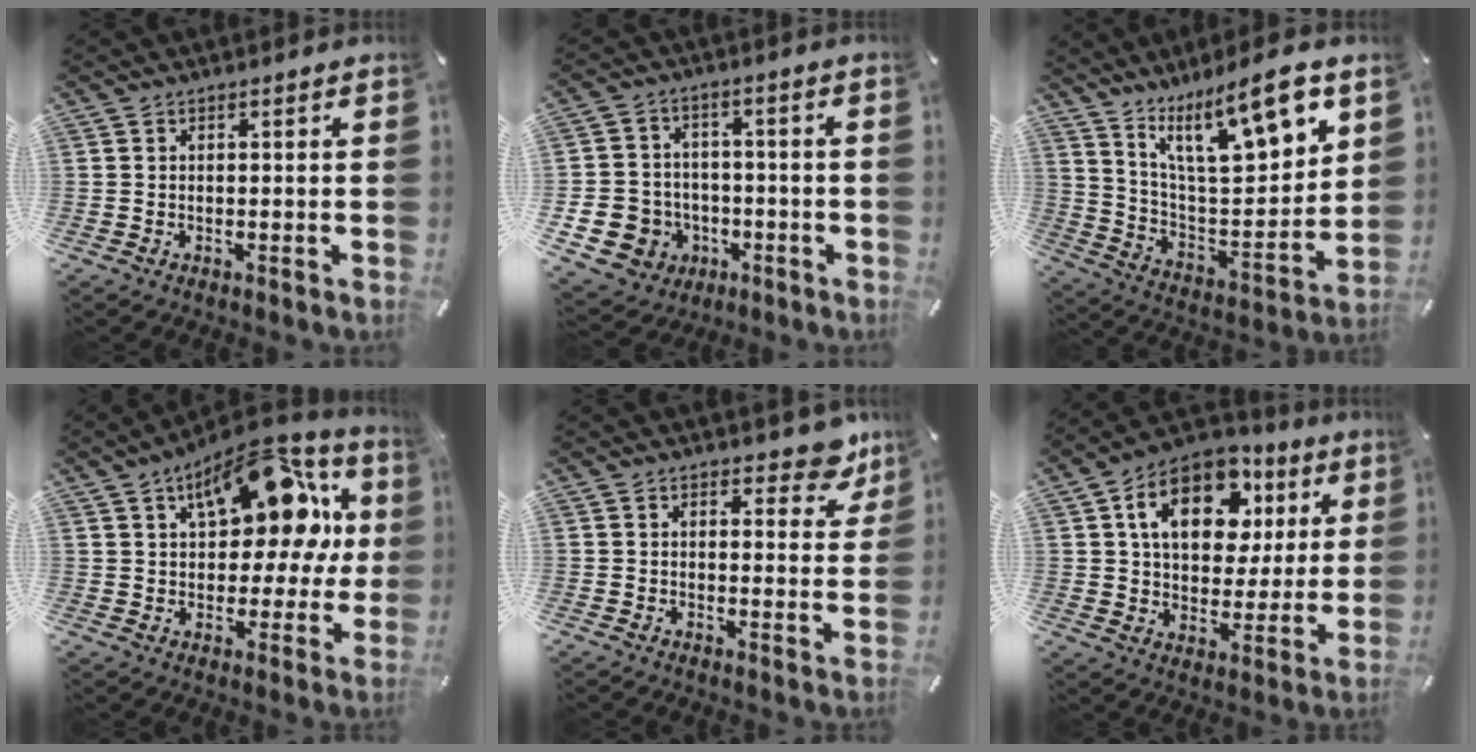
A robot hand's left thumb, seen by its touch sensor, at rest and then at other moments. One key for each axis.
{"total": 10.2, "fx": -3.1, "fy": 9.3, "fz": 2.8, "tx": -0.085, "ty": 0.021, "tz": -0.053}
{"total": 16.9, "fx": 11.8, "fy": 5.7, "fz": 10.7, "tx": -0.175, "ty": -0.075, "tz": 0.200}
{"total": 20.2, "fx": 9.1, "fy": 10.8, "fz": 14.4, "tx": -0.197, "ty": -0.052, "tz": 0.153}
{"total": 6.7, "fx": 4.9, "fy": 3.4, "fz": 3.0, "tx": -0.017, "ty": -0.035, "tz": 0.081}
{"total": 17.0, "fx": 6.6, "fy": 11.7, "fz": 10.3, "tx": -0.164, "ty": -0.009, "tz": 0.119}